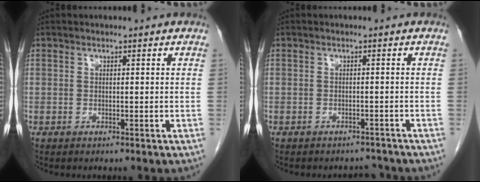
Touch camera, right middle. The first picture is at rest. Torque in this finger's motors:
{"motor_torque": [0.13, -0.07, 0.00, 0.00]}